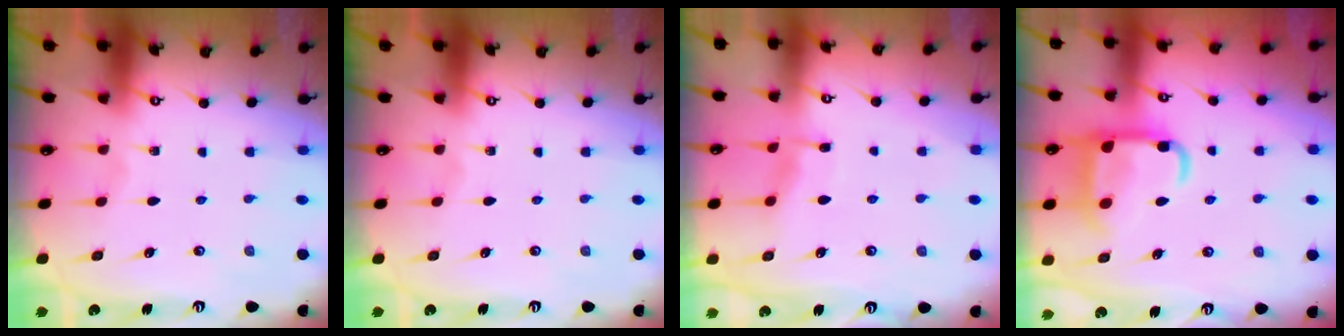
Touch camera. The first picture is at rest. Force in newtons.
{"total": 0.0}
{"total": 5.0, "press": 4.9, "slide": 0.3}
{"total": 14.4, "press": 14.3, "slide": 1.4}